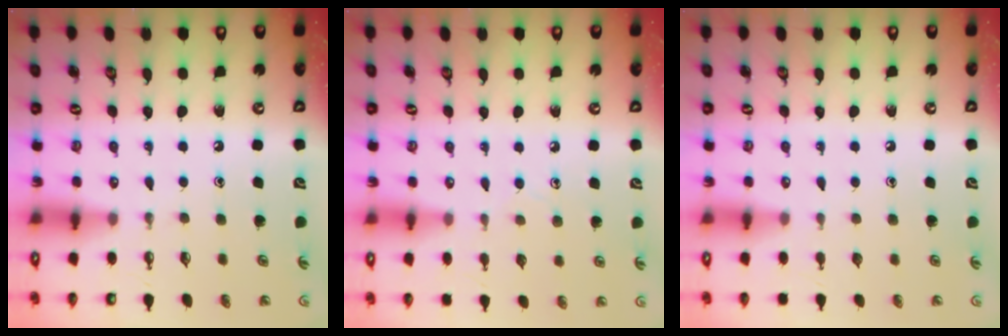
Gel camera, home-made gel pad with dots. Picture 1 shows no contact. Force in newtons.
{"total": 5.1, "press": 5.0, "slide": 0.6}
{"total": 0.0}